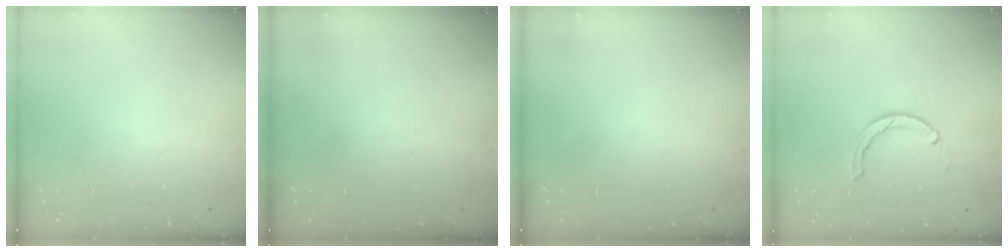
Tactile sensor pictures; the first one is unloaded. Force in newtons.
{"total": 0.0}
{"total": 0.0}
{"total": 3.9, "press": 3.8, "slide": 0.4}